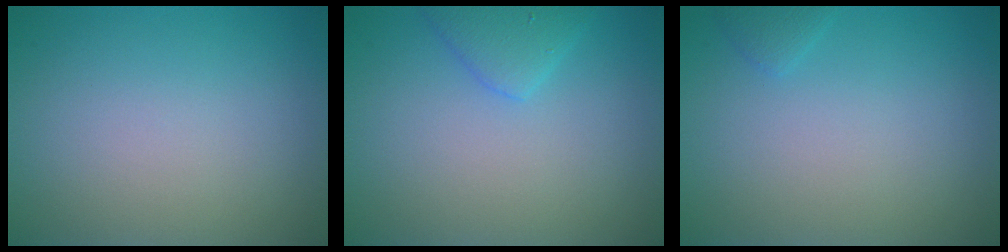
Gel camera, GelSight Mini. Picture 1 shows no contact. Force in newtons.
{"total": 2.2, "press": 2.2, "slide": 0.2}
{"total": 0.7, "press": 0.7, "slide": 0.1}